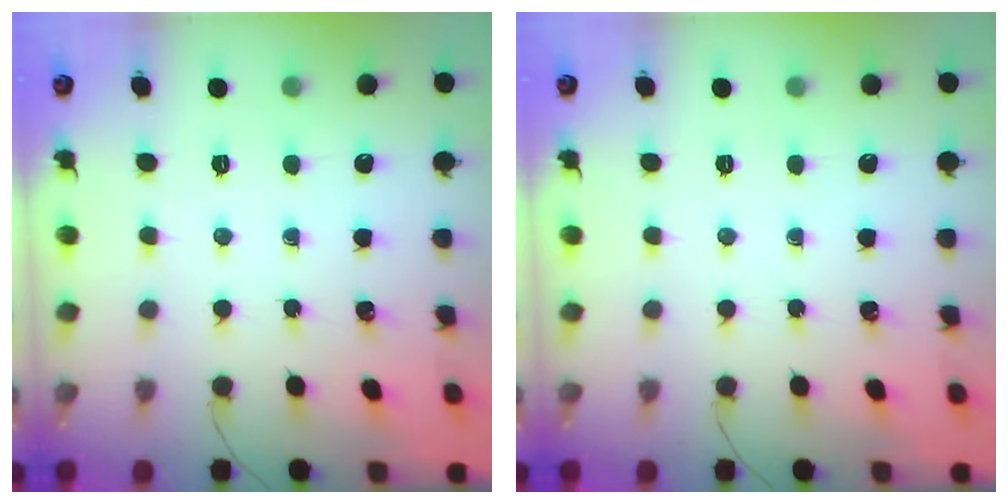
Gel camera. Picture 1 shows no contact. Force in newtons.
{"total": 0.0}